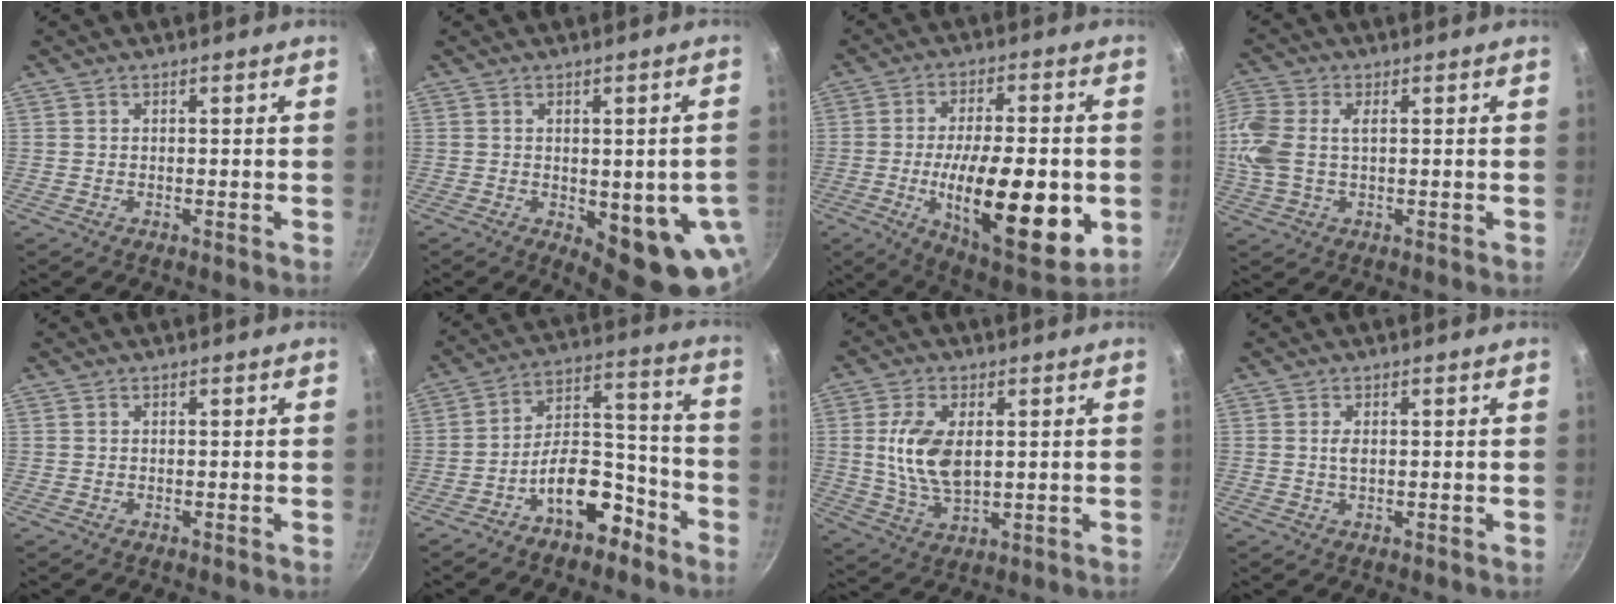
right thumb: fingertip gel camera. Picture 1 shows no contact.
{"total": 13.1, "force": [-2.9, 5.0, 11.8], "torque": [-0.102, -0.011, -0.025]}
{"total": 23.0, "force": [-4.3, 8.6, 20.9], "torque": [-0.307, -0.005, -0.062]}
{"total": 8.6, "force": [1.1, 5.1, 6.9], "torque": [-0.155, 0.012, 0.015]}
{"total": 0.0}
{"total": 12.8, "force": [-7.4, 6.6, 8.0], "torque": [-0.086, 0.094, -0.116]}
{"total": 10.8, "force": [1.6, 6.0, 8.9], "torque": [-0.168, -0.010, 0.034]}
{"total": 1.6, "force": [0.2, 0.8, 1.4], "torque": [-0.029, 0.000, 0.004]}